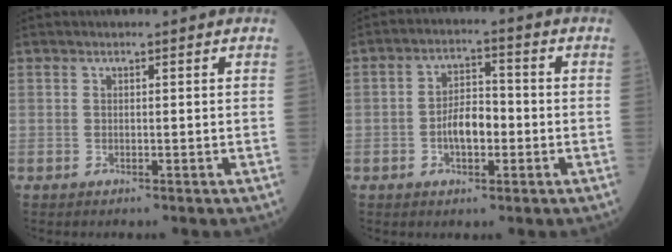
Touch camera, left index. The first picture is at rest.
{"total": 5.6, "force": [-1.4, 2.7, 4.8], "torque": [-0.093, 0.012, -0.026]}